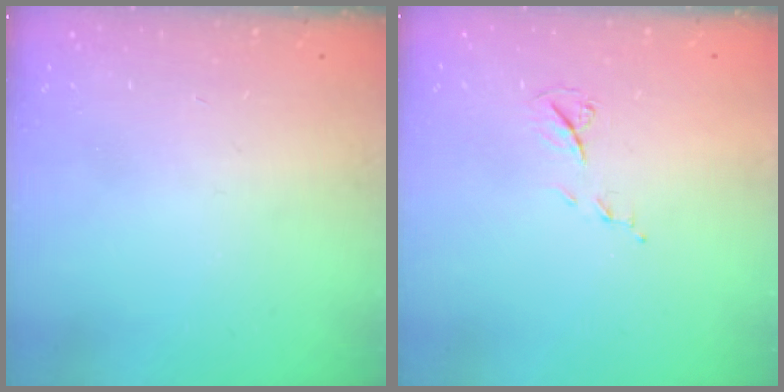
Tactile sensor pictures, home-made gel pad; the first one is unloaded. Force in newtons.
{"total": 6.2, "press": 6.2, "slide": 0.7}